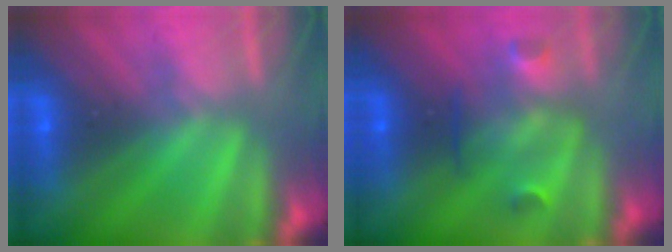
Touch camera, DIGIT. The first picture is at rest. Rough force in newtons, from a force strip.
{"total": 2.9}